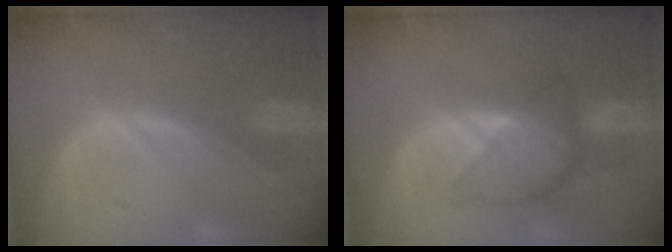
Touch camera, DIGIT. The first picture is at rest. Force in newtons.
{"total": 6.2, "press": 6.2, "slide": 0.4}